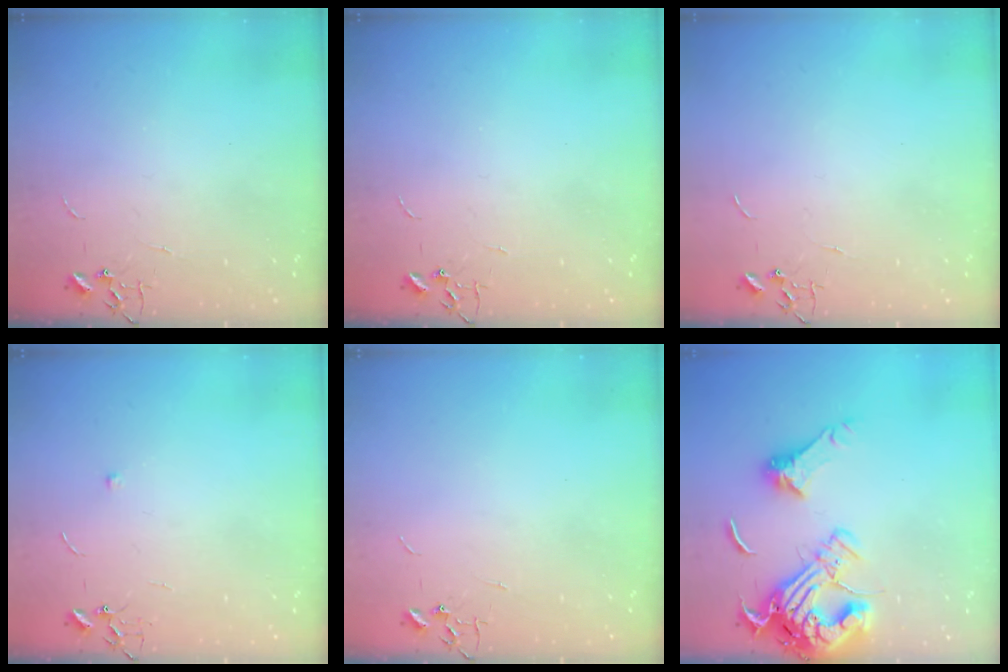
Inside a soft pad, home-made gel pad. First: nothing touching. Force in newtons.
{"total": 0.0}
{"total": 0.0}
{"total": 3.8, "press": 3.8, "slide": 0.6}
{"total": 0.0}
{"total": 20.6, "press": 20.5, "slide": 2.2}